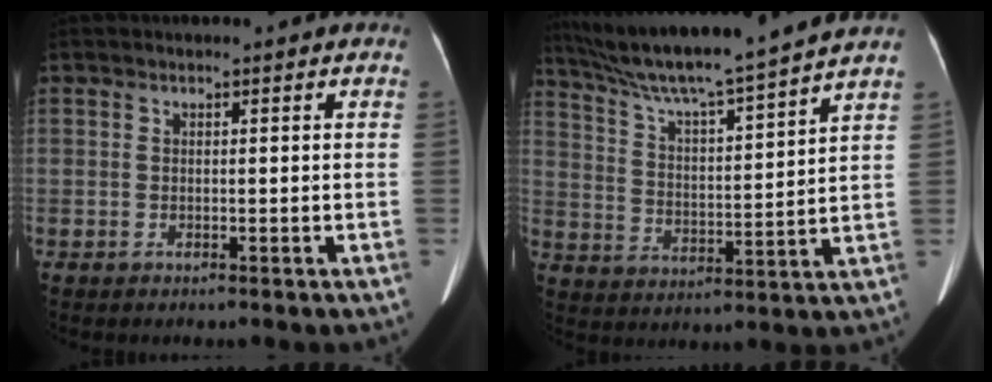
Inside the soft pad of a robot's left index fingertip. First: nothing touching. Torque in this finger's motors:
{"motor_torque": [0.74, -1.30, 0.28, 0.15]}